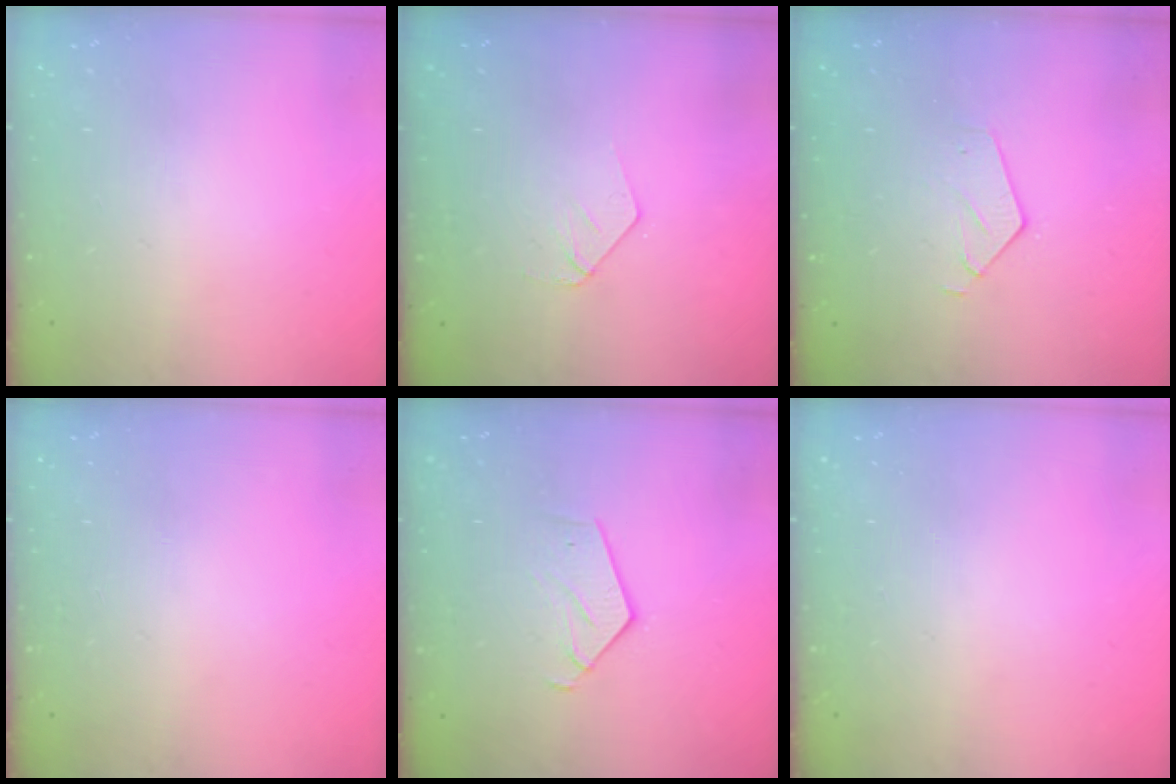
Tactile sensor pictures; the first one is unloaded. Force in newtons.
{"total": 3.8, "press": 3.8, "slide": 0.3}
{"total": 2.6, "press": 2.6, "slide": 0.2}
{"total": 0.0}
{"total": 4.0, "press": 4.0, "slide": 0.2}
{"total": 0.0}